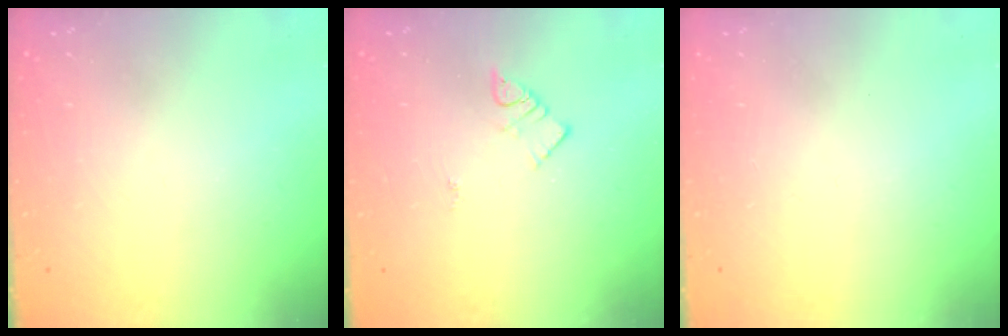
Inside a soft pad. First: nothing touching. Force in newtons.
{"total": 3.6, "press": 3.5, "slide": 0.5}
{"total": 1.6, "press": 1.6, "slide": 0.1}